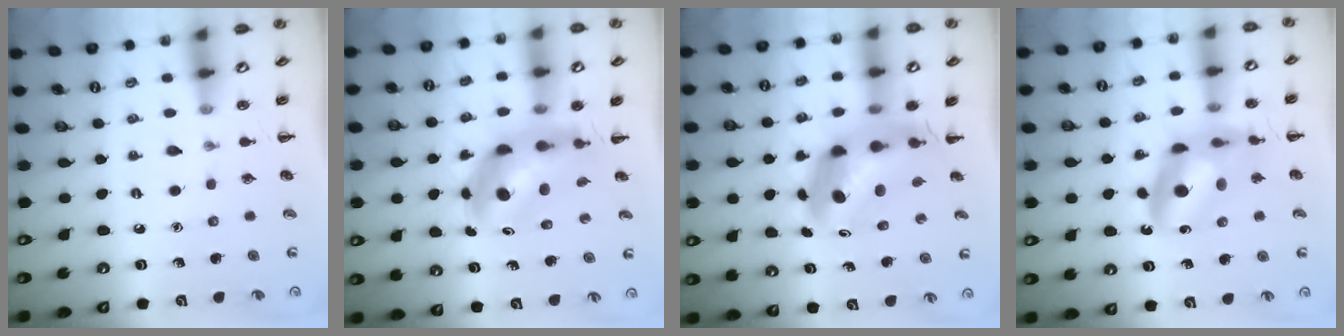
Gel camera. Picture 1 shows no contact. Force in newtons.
{"total": 7.7, "press": 7.4, "slide": 2.2}
{"total": 7.5, "press": 7.1, "slide": 2.2}
{"total": 12.2, "press": 11.7, "slide": 3.5}